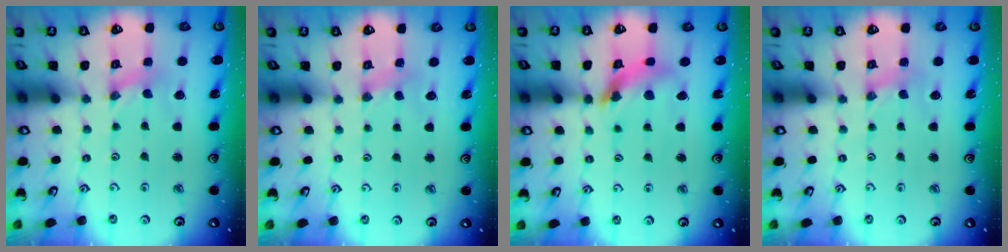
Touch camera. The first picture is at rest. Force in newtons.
{"total": 2.2, "press": 2.1, "slide": 0.4}
{"total": 11.7, "press": 11.7, "slide": 1.3}
{"total": 0.0}